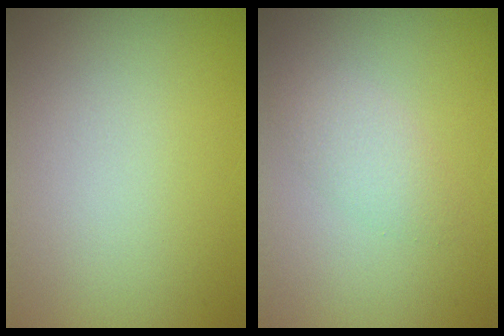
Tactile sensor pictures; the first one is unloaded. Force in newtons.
{"total": 1.8, "press": 1.8, "slide": 0.0}